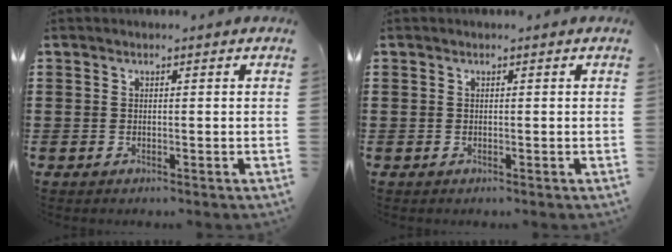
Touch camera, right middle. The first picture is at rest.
{"total": 0.0}